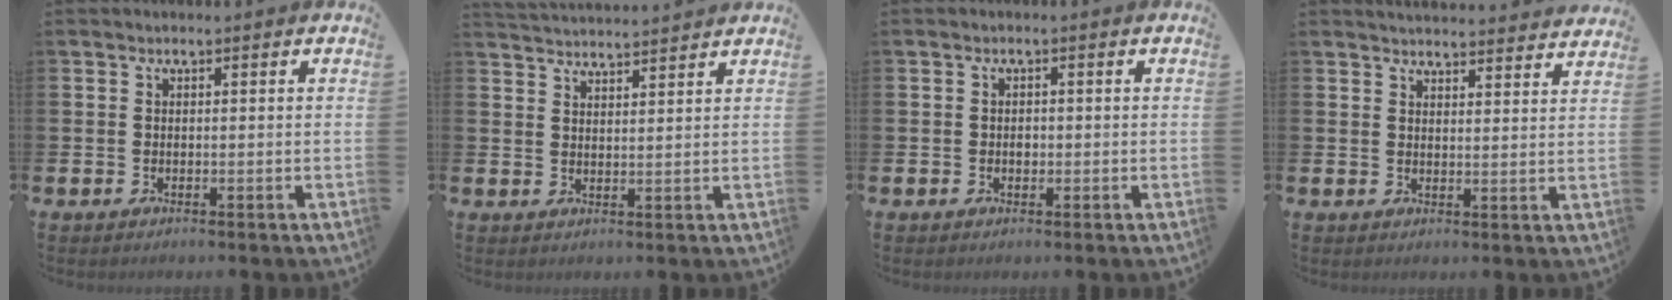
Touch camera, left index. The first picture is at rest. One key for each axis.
{"total": 3.5, "fx": 3.5, "fy": -0.1, "fz": -0.1, "tx": -0.006, "ty": -0.024, "tz": 0.064}
{"total": 1.0, "fx": -0.1, "fy": 0.8, "fz": 0.6, "tx": -0.004, "ty": 0.001, "tz": -0.005}
{"total": 4.0, "fx": 4.0, "fy": 0.2, "fz": 0.1, "tx": -0.001, "ty": -0.029, "tz": 0.072}